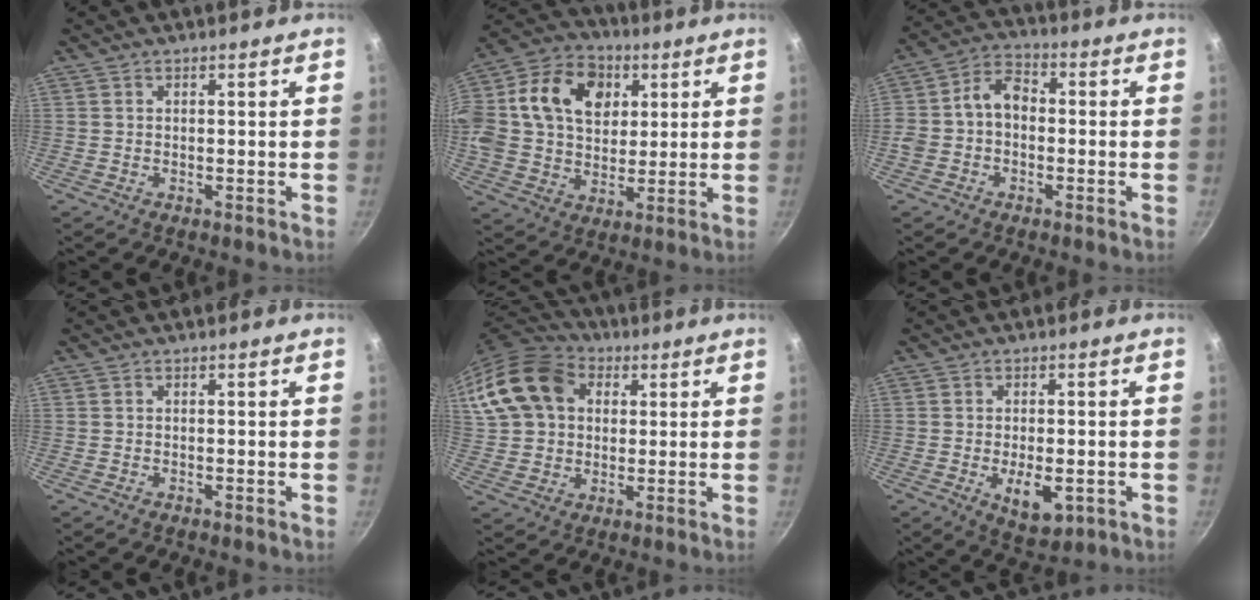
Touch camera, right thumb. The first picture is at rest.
{"total": 24.9, "force": [6.5, 18.5, 15.4], "torque": [-0.295, 0.030, 0.104]}
{"total": 7.4, "force": [-0.9, 5.6, 4.9], "torque": [-0.072, 0.034, -0.032]}
{"total": 0.0}
{"total": 16.9, "force": [4.9, 12.8, 9.9], "torque": [-0.182, 0.021, 0.081]}
{"total": 7.6, "force": [-2.0, 3.8, 6.2], "torque": [-0.079, -0.002, -0.019]}